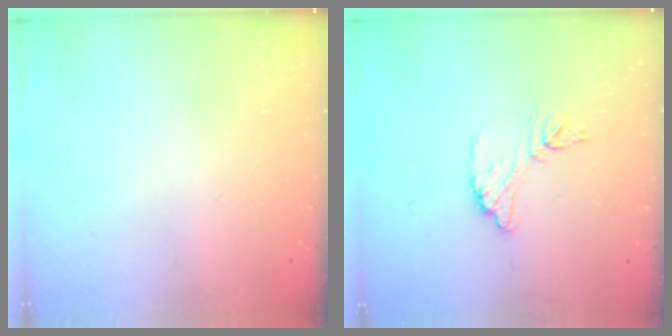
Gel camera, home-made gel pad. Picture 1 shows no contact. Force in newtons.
{"total": 8.8, "press": 8.7, "slide": 0.5}